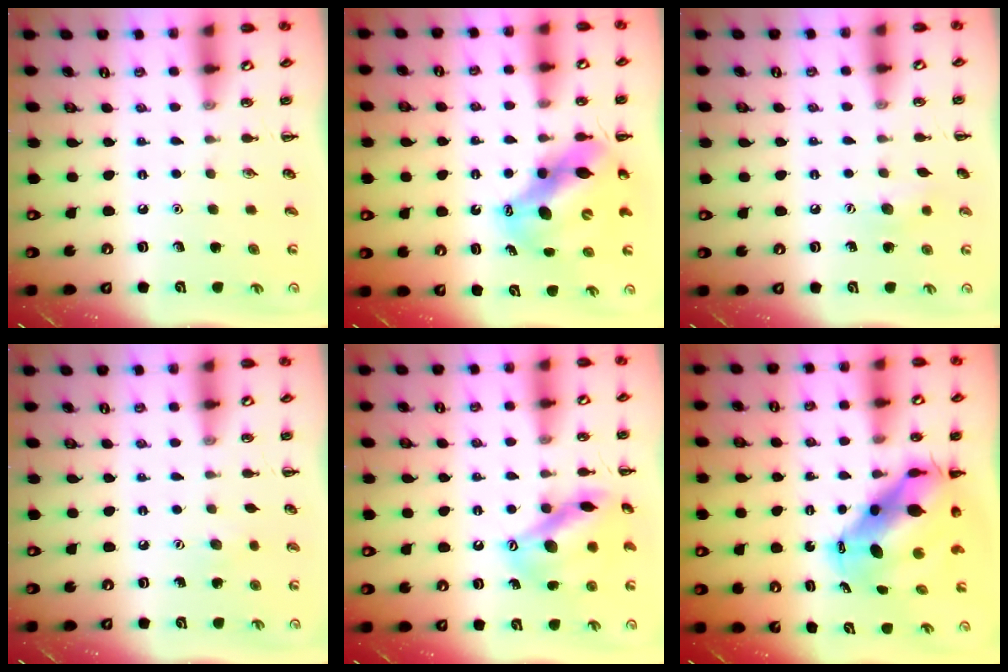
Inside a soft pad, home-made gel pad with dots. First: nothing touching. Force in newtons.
{"total": 12.6, "press": 12.2, "slide": 3.0}
{"total": 6.6, "press": 6.4, "slide": 1.6}
{"total": 3.3, "press": 3.2, "slide": 0.9}
{"total": 14.4, "press": 14.2, "slide": 2.5}
{"total": 11.3, "press": 11.0, "slide": 2.6}